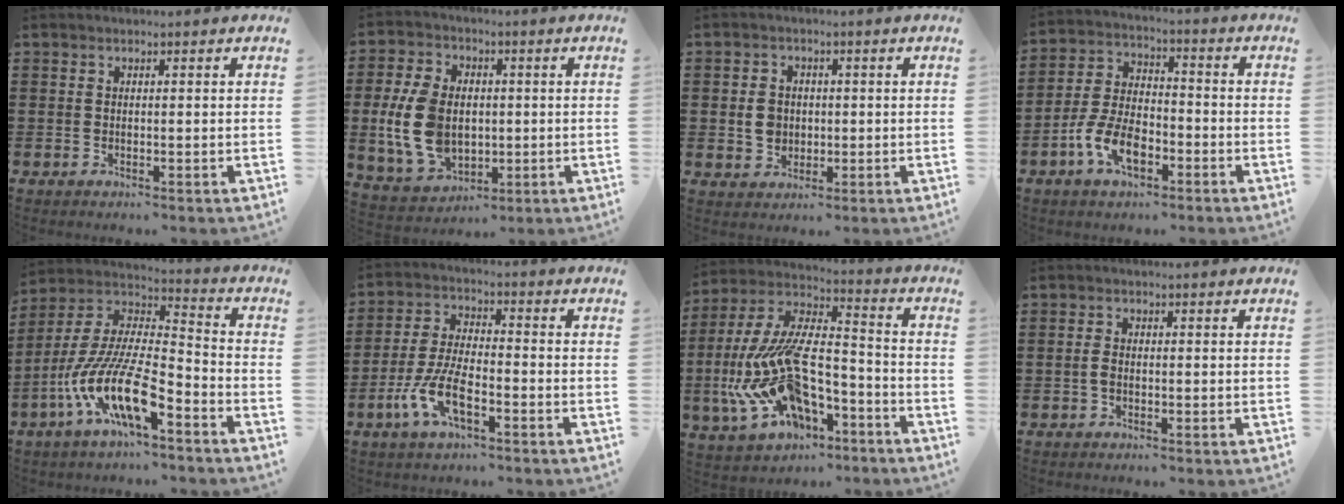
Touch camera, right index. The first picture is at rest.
{"total": 10.7, "force": [-0.5, 7.4, 7.7], "torque": [-0.191, 0.010, -0.013]}
{"total": 3.8, "force": [-0.1, 3.3, 2.0], "torque": [-0.039, 0.006, -0.006]}
{"total": 8.2, "force": [-3.9, 3.9, 6.0], "torque": [-0.147, -0.004, -0.078]}
{"total": 13.7, "force": [-8.6, 3.0, 10.2], "torque": [-0.234, -0.010, -0.172]}
{"total": 8.0, "force": [-3.9, 2.6, 6.5], "torque": [-0.154, -0.010, -0.077]}
{"total": 14.8, "force": [-5.9, 6.7, 11.7], "torque": [-0.274, -0.014, -0.115]}
{"total": 1.5, "force": [-0.4, 0.6, 1.2], "torque": [-0.032, -0.004, -0.011]}